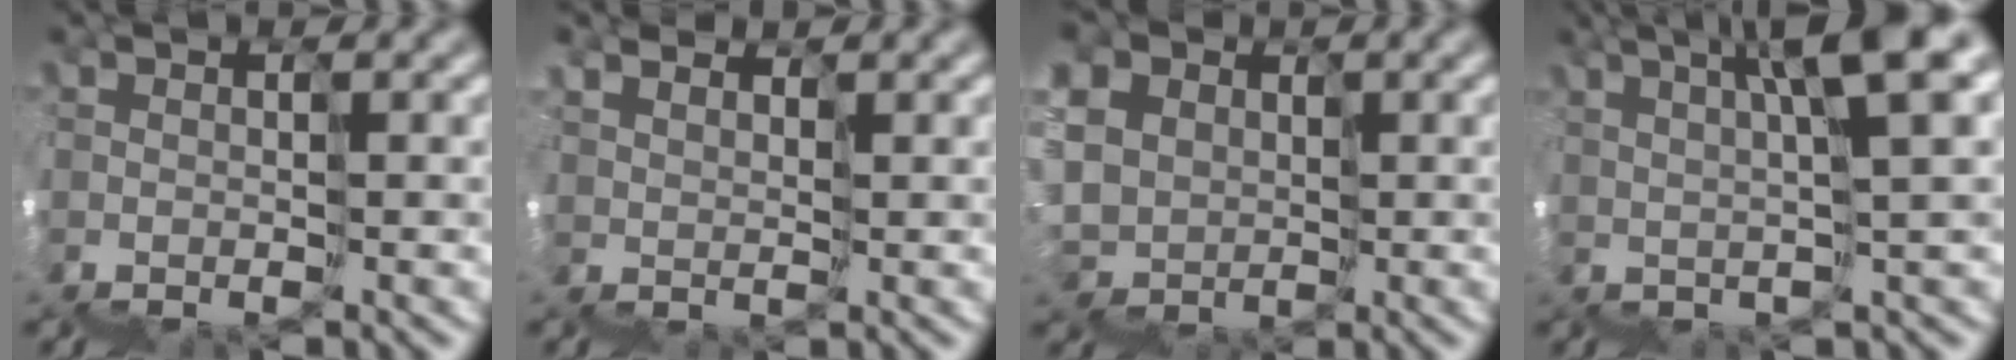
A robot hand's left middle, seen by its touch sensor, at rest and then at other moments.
{"total": 4.0, "force": [2.1, -1.3, -3.1], "torque": [0.032, 0.028, 0.039]}
{"total": 4.3, "force": [1.8, 2.1, -3.3], "torque": [0.014, 0.031, 0.023]}
{"total": 5.7, "force": [3.6, -0.1, 4.4], "torque": [-0.051, 0.046, 0.058]}